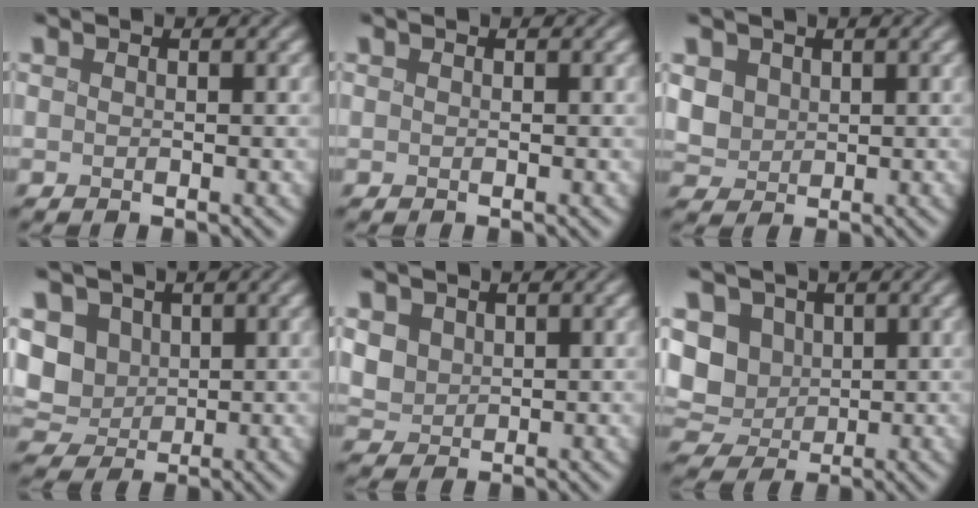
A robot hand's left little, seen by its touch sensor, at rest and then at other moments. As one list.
[{"total": 0.0}, {"total": 2.7, "force": [0.5, 2.3, 1.2], "torque": [-0.037, -0.001, 0.009]}, {"total": 5.2, "force": [0.6, 4.4, 2.6], "torque": [-0.067, 0.001, 0.003]}, {"total": 2.6, "force": [0.6, 2.2, 1.3], "torque": [-0.037, 0.000, 0.011]}, {"total": 5.7, "force": [0.6, 4.9, 3.0], "torque": [-0.068, 0.004, 0.000]}]